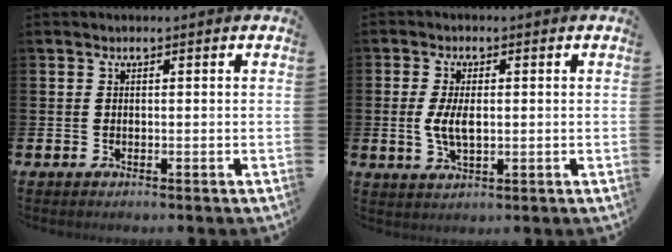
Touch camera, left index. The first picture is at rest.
{"total": 4.3, "force": [0.1, 2.1, 3.8], "torque": [-0.071, 0.000, -0.004]}